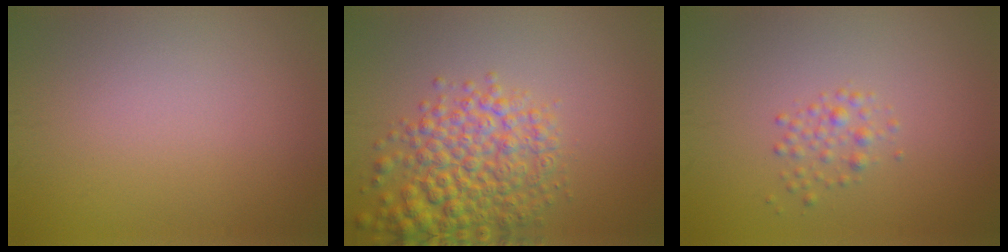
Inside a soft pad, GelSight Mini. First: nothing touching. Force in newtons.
{"total": 6.4, "press": 6.4, "slide": 0.3}
{"total": 1.4, "press": 1.4, "slide": 0.0}